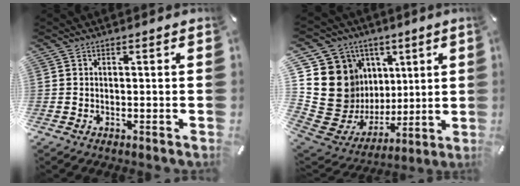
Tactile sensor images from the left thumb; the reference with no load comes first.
{"total": 20.4, "force": [3.9, 18.2, 8.3], "torque": [-0.144, -0.060, 0.116]}